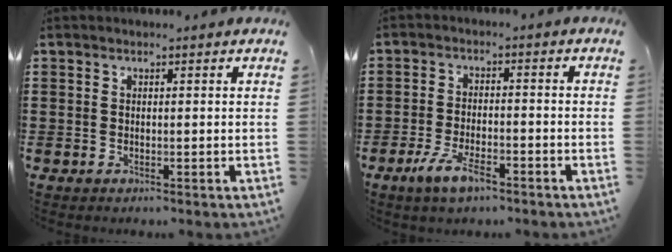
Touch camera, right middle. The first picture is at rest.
{"total": 5.5, "force": [-3.4, 1.9, 3.8], "torque": [-0.090, -0.003, -0.067]}